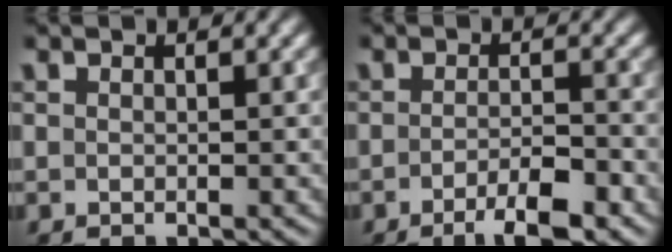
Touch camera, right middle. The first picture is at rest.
{"total": 4.2, "force": [-2.4, 0.9, 3.3], "torque": [-0.055, -0.002, -0.040]}